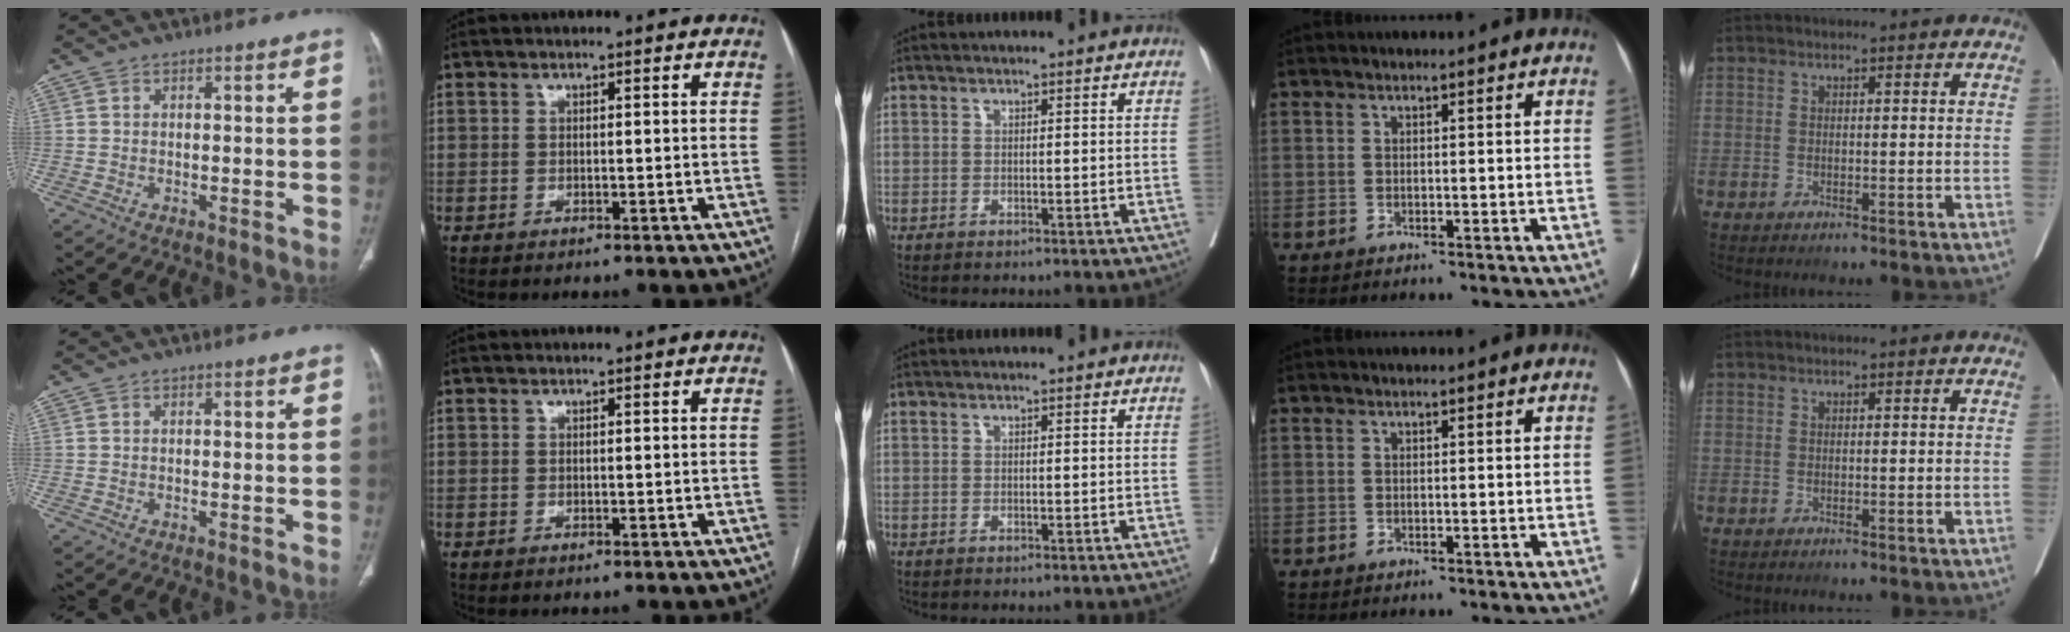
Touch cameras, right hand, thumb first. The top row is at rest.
{}